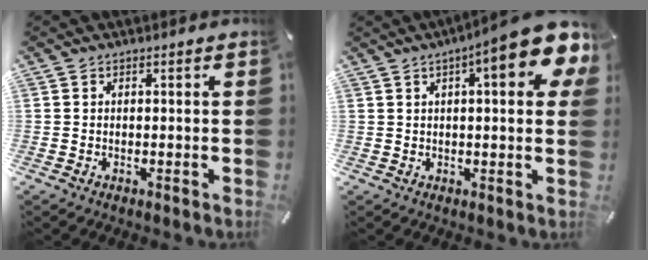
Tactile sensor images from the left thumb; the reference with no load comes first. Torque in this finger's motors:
{"motor_torque": [2.54, 2.47, 1.64, -1.13, 0.10]}